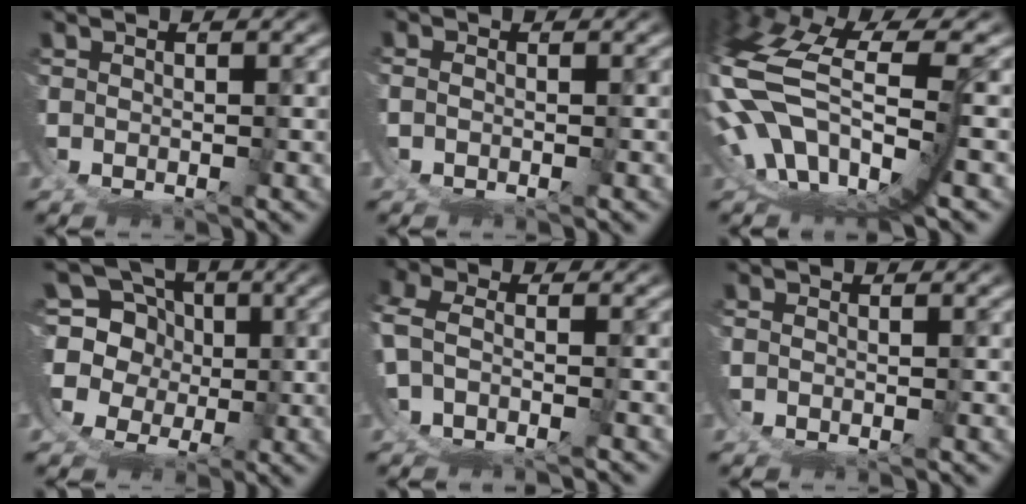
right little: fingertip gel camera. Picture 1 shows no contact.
{"total": 0.8, "force": [-0.5, 0.4, 0.5], "torque": [-0.015, -0.005, -0.009]}
{"total": 12.3, "force": [-0.6, 7.7, 9.6], "torque": [-0.235, -0.042, 0.005]}
{"total": 15.7, "force": [-0.6, 14.6, 5.8], "torque": [-0.172, -0.059, -0.013]}
{"total": 4.4, "force": [-2.0, 3.1, 2.4], "torque": [-0.069, -0.010, -0.032]}
{"total": 1.0, "force": [-0.4, 0.9, 0.0], "torque": [-0.005, -0.004, -0.009]}